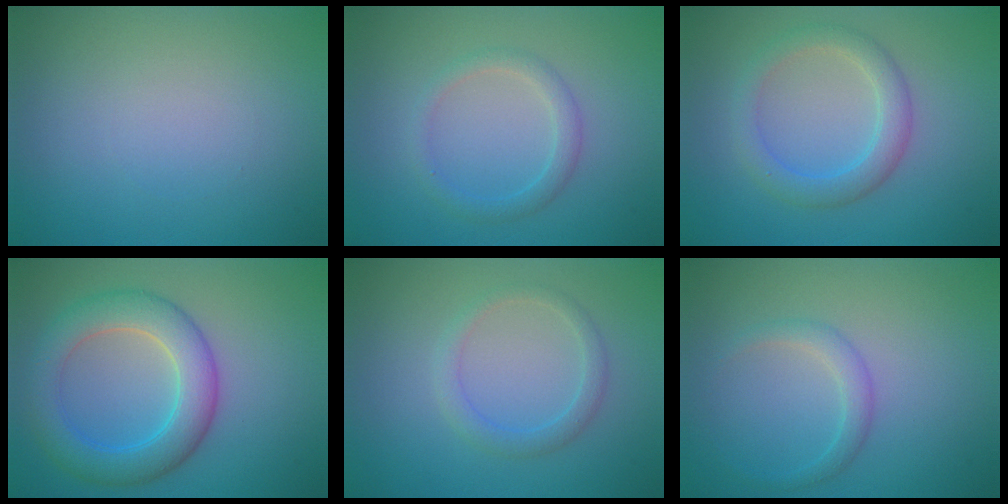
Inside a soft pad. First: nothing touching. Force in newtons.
{"total": 1.9, "press": 1.9, "slide": 0.1}
{"total": 3.1, "press": 3.1, "slide": 0.2}
{"total": 5.9, "press": 5.9, "slide": 0.4}
{"total": 1.8, "press": 1.8, "slide": 0.0}
{"total": 1.7, "press": 1.7, "slide": 0.1}